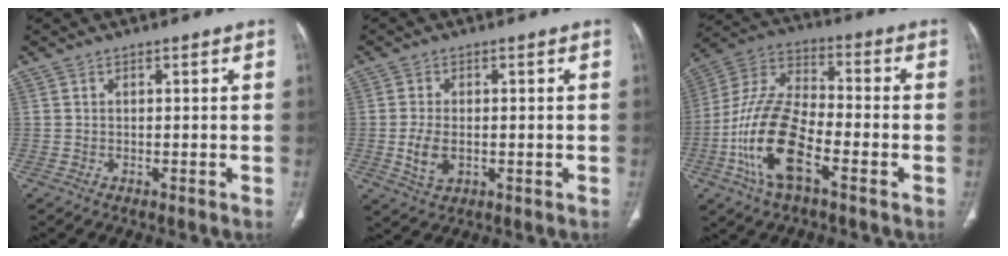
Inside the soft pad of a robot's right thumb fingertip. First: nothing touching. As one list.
[{"total": 5.2, "force": [-0.6, 3.2, 4.0], "torque": [-0.081, -0.004, -0.006]}, {"total": 17.3, "force": [-6.1, 7.3, 14.5], "torque": [-0.295, 0.027, -0.118]}]